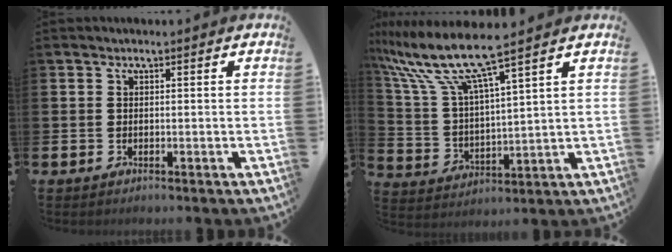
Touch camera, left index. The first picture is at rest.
{"total": 9.3, "force": [7.9, 0.4, 5.0], "torque": [-0.130, -0.047, 0.129]}